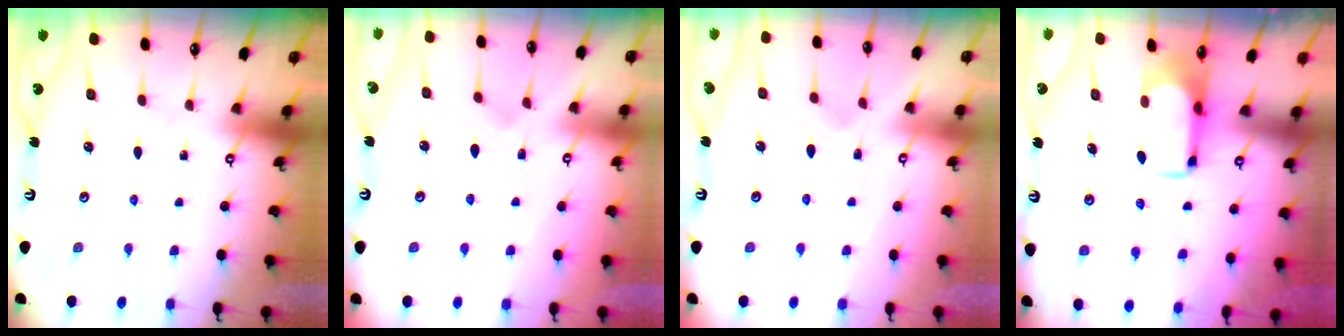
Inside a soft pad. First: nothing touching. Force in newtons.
{"total": 1.4, "press": 0.7, "slide": 1.1}
{"total": 3.8, "press": 3.6, "slide": 1.2}
{"total": 1.6, "press": 1.5, "slide": 0.4}